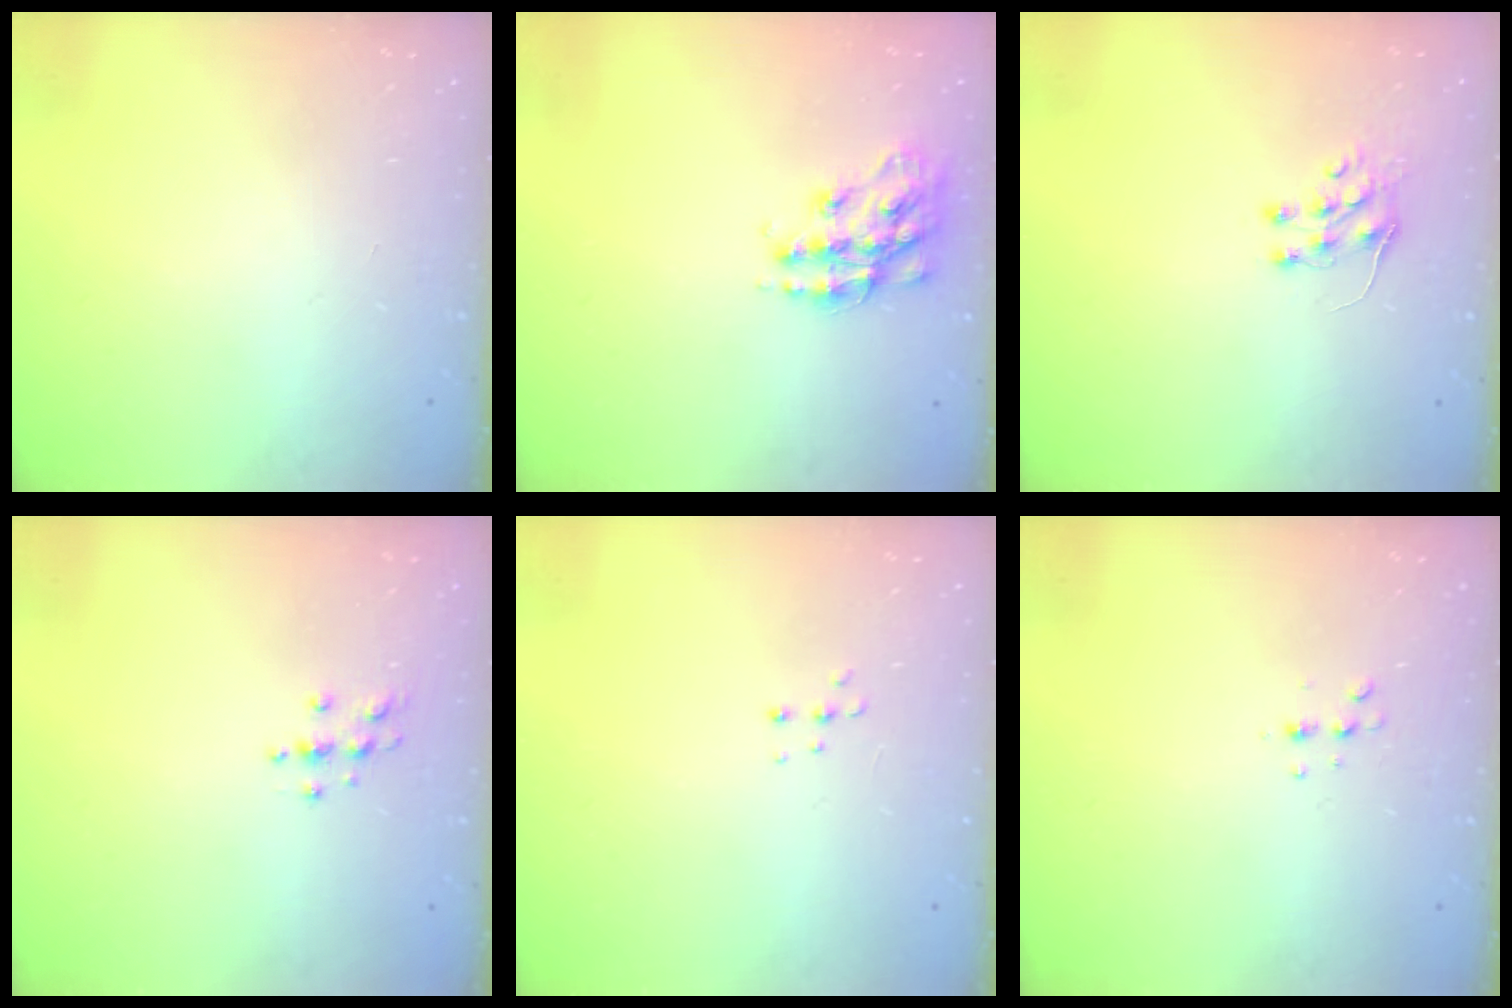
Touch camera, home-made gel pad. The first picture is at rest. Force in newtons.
{"total": 14.2, "press": 14.2, "slide": 0.9}
{"total": 6.0, "press": 5.9, "slide": 0.7}
{"total": 3.5, "press": 3.4, "slide": 0.5}
{"total": 4.0, "press": 3.9, "slide": 0.8}
{"total": 3.9, "press": 3.8, "slide": 1.1}